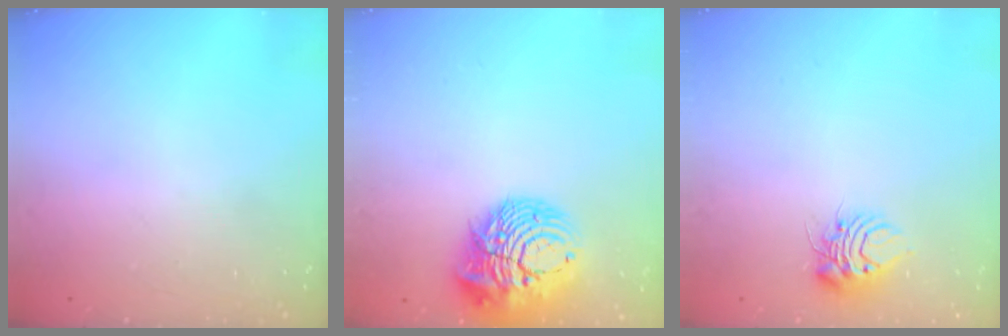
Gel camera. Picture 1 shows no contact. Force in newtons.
{"total": 15.9, "press": 15.8, "slide": 1.6}
{"total": 6.9, "press": 6.9, "slide": 0.3}